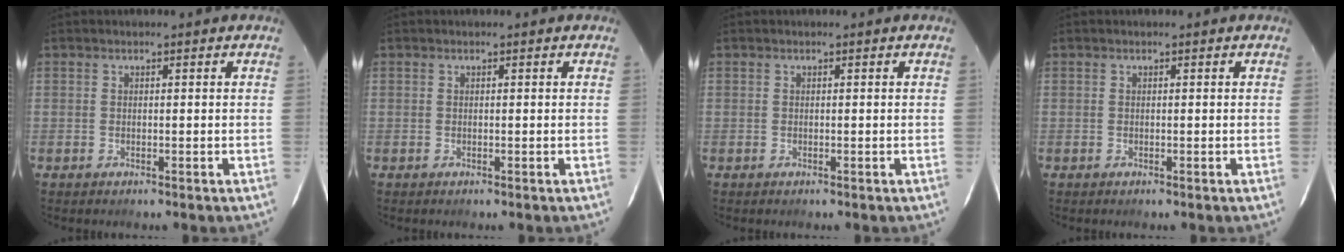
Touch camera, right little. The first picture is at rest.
{"total": 0.0}
{"total": 0.0}
{"total": 0.0}